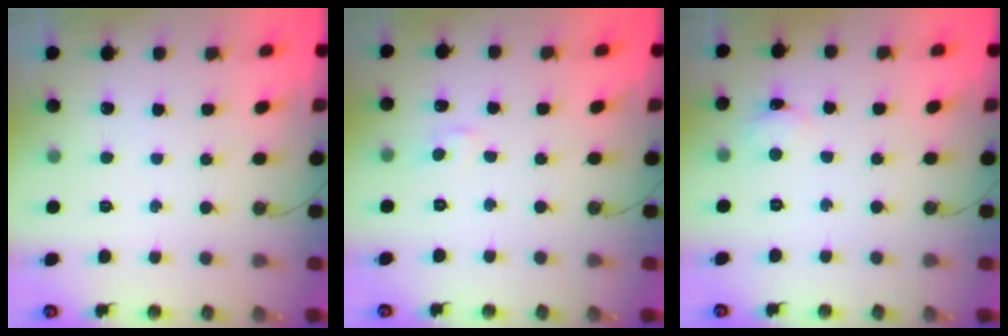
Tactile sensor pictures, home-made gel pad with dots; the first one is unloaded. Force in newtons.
{"total": 3.1, "press": 3.0, "slide": 0.4}
{"total": 3.3, "press": 3.3, "slide": 0.4}